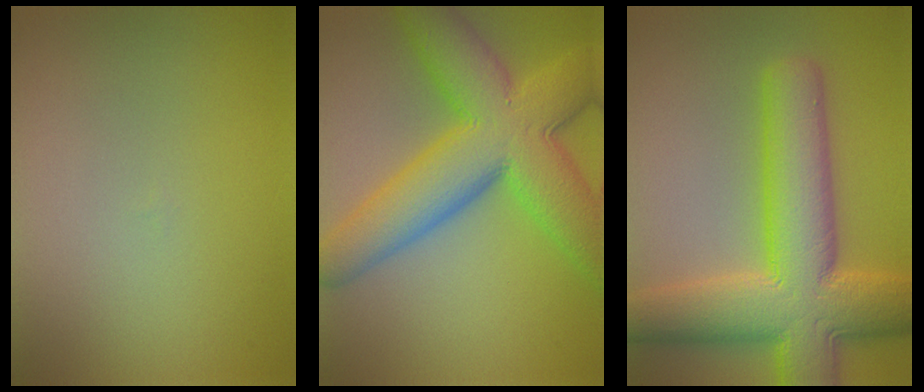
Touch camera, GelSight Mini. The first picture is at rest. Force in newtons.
{"total": 12.0, "press": 12.0, "slide": 0.2}
{"total": 11.9, "press": 11.9, "slide": 0.3}